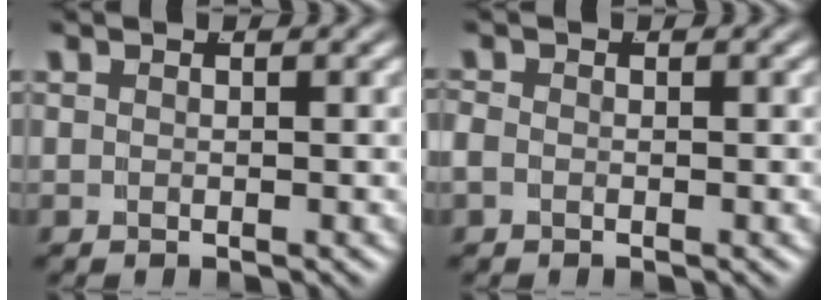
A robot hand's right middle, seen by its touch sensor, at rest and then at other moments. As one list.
[{"total": 1.4, "force": [-0.5, 1.1, 0.7], "torque": [-0.022, -0.001, -0.011]}]